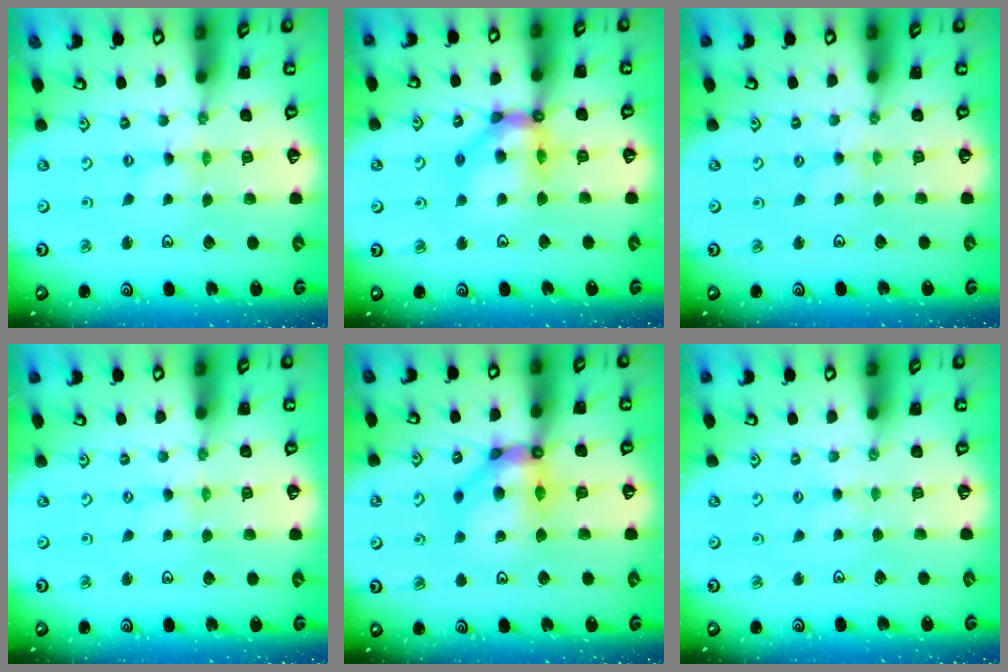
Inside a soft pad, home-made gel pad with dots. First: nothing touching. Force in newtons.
{"total": 12.6, "press": 12.5, "slide": 1.4}
{"total": 1.3, "press": 1.2, "slide": 0.3}
{"total": 0.0}
{"total": 11.2, "press": 11.2, "slide": 1.0}
{"total": 1.8, "press": 1.7, "slide": 0.3}